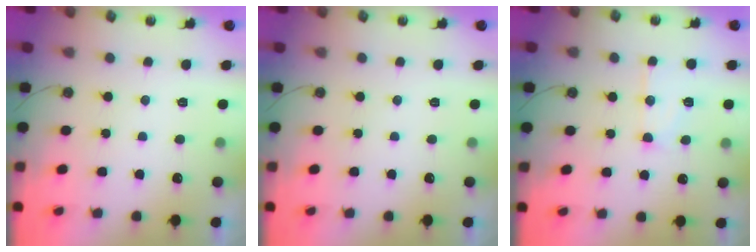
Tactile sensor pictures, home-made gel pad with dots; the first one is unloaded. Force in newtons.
{"total": 0.0}
{"total": 10.0, "press": 10.0, "slide": 0.8}